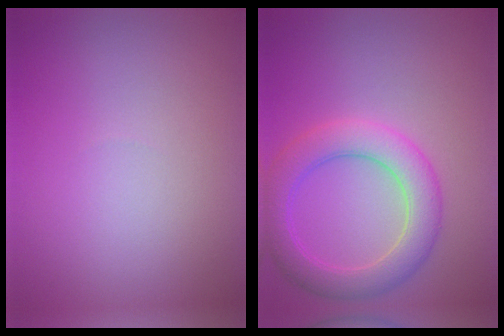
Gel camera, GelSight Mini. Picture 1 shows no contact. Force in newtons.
{"total": 4.8, "press": 4.8, "slide": 0.2}